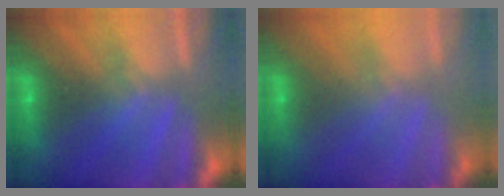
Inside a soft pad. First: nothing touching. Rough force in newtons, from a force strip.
{"total": 2.9}